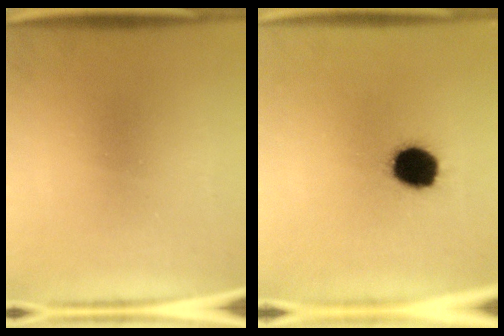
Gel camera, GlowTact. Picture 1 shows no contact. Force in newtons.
{"total": 11.7}